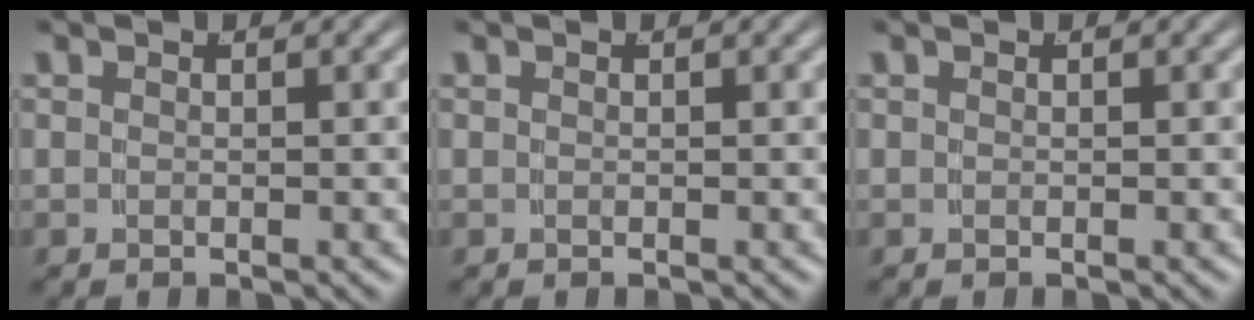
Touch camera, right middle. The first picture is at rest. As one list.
[{"total": 0.0}, {"total": 0.0}]